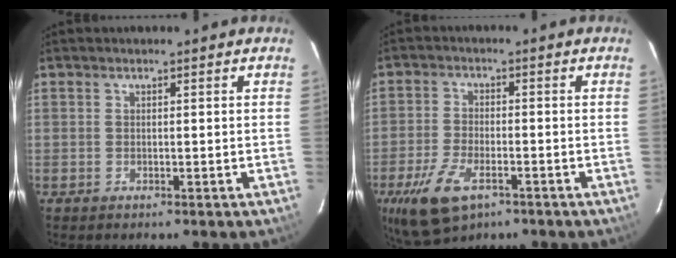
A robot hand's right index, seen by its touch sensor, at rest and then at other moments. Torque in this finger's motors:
{"motor_torque": [0.90, -0.87, 0.51, 0.11]}